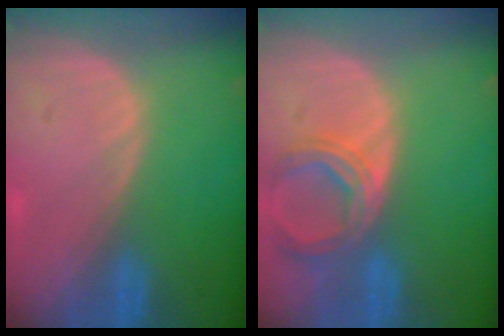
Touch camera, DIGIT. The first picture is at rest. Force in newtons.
{"total": 6.6, "press": 6.0, "slide": 2.8}